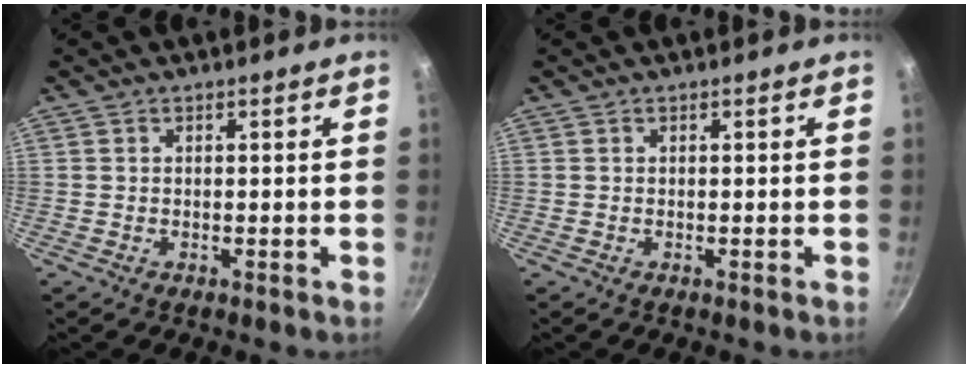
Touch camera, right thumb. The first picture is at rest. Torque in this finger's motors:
{"motor_torque": [0.00, 0.00, -0.02, 0.02, 0.00]}